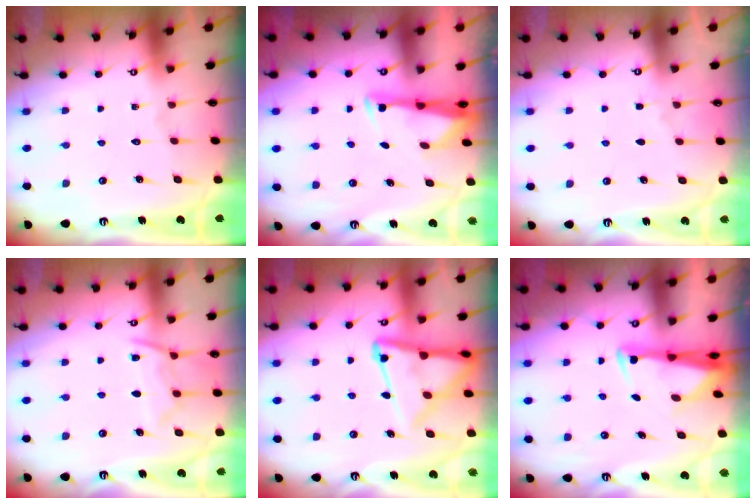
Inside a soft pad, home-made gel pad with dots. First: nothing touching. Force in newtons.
{"total": 3.3, "press": 3.2, "slide": 0.9}
{"total": 1.2, "press": 1.2, "slide": 0.3}
{"total": 10.3, "press": 10.3, "slide": 1.0}
{"total": 13.8, "press": 13.8, "slide": 1.2}
{"total": 2.8, "press": 2.7, "slide": 0.9}